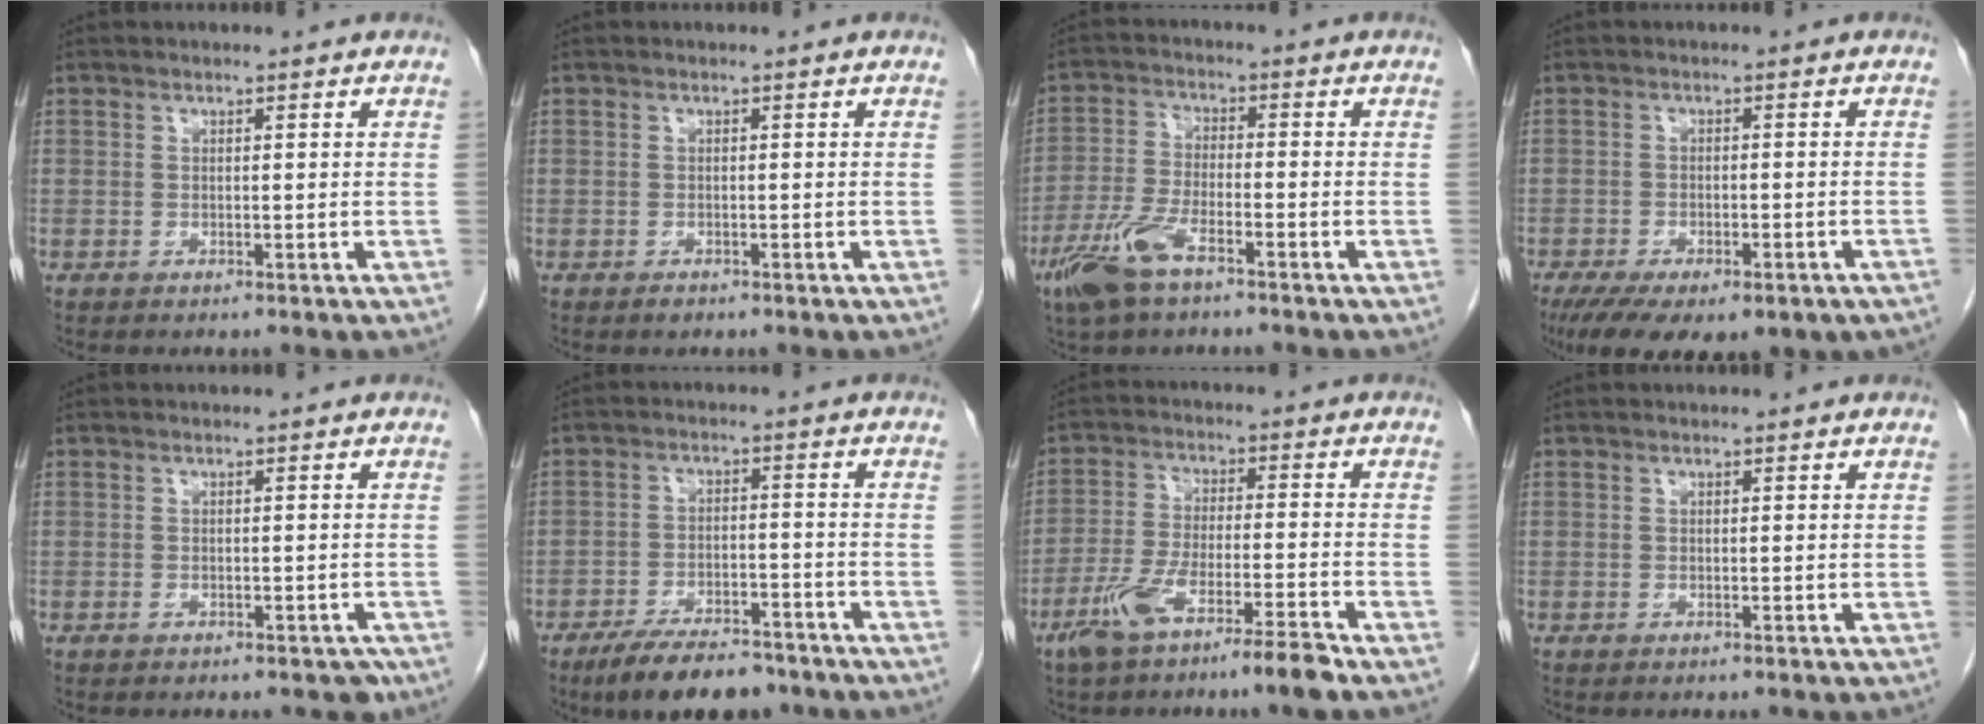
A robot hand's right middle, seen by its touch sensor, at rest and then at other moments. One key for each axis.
{"total": 0.7, "fx": -0.5, "fy": 0.4, "fz": 0.2, "tx": -0.005, "ty": 0.000, "tz": -0.007}
{"total": 8.0, "fx": -5.1, "fy": 2.2, "fz": 5.8, "tx": -0.133, "ty": -0.013, "tz": -0.099}
{"total": 15.0, "fx": -9.8, "fy": 5.8, "fz": 9.8, "tx": -0.170, "ty": -0.020, "tz": -0.134}
{"total": 2.3, "fx": -1.5, "fy": 1.3, "fz": 1.1, "tx": -0.005, "ty": 0.004, "tz": -0.016}
{"total": 10.4, "fx": -8.2, "fy": 3.4, "fz": 5.4, "tx": -0.081, "ty": -0.008, "tz": -0.135}
{"total": 9.1, "fx": -6.2, "fy": 0.3, "fz": 6.6, "tx": -0.132, "ty": -0.006, "tz": -0.117}
{"total": 0.0}